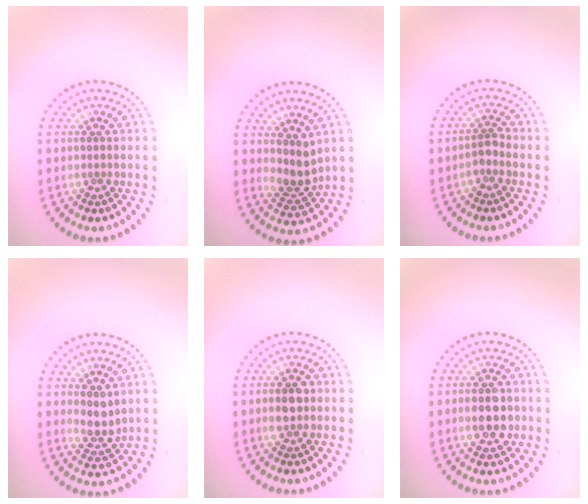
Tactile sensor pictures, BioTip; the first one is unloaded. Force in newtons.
{"total": 2.7, "press": 2.1, "slide": 1.7}
{"total": 1.4, "press": 1.1, "slide": 0.8}
{"total": 2.3, "press": 2.0, "slide": 1.1}
{"total": 2.5, "press": 2.5, "slide": 0.1}
{"total": 3.4, "press": 3.4, "slide": 0.1}